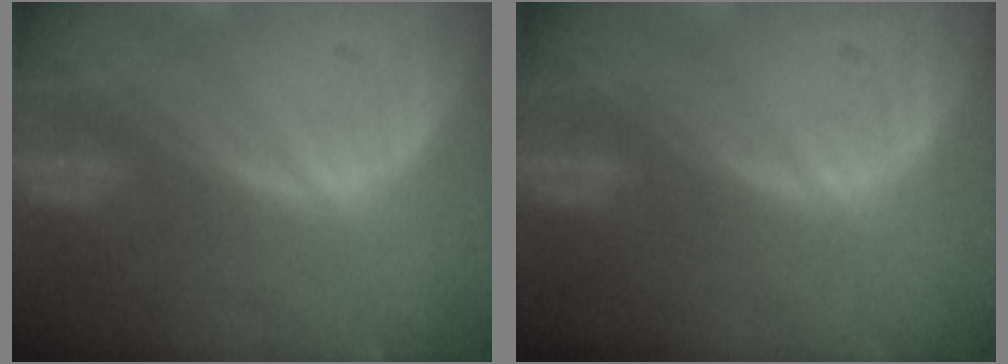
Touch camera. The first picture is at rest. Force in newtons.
{"total": 0.0}